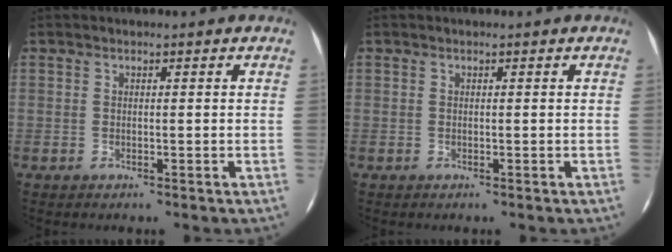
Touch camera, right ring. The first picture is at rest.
{"total": 0.0}